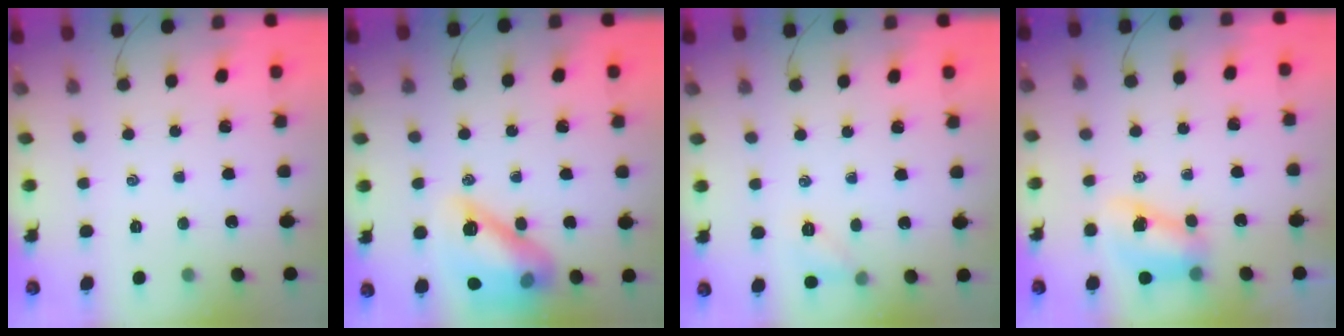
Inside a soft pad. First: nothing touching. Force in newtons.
{"total": 15.8, "press": 15.6, "slide": 2.2}
{"total": 6.3, "press": 6.0, "slide": 1.8}
{"total": 8.3, "press": 8.2, "slide": 1.1}